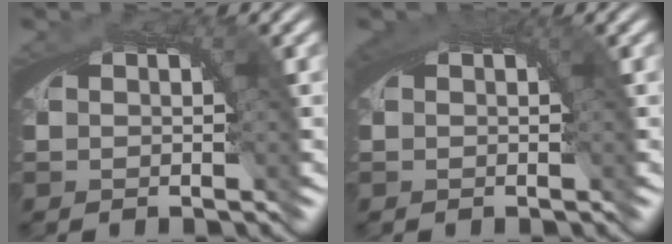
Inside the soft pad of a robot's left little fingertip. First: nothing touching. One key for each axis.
{"total": 0.9, "fx": 0.2, "fy": 0.6, "fz": 0.6, "tx": -0.011, "ty": -0.005, "tz": 0.005}